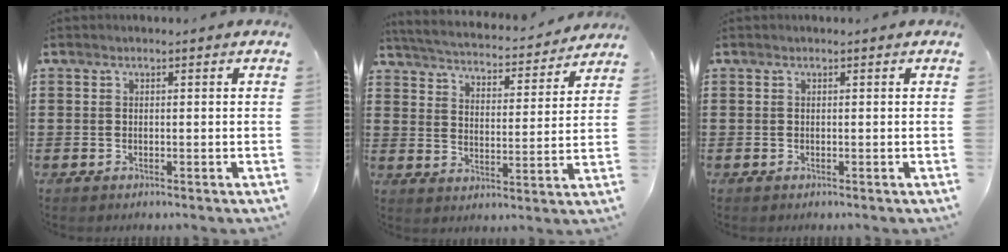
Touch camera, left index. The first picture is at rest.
{"total": 3.7, "force": [3.7, -0.1, 0.4], "torque": [-0.032, -0.032, 0.056]}
{"total": 0.0}